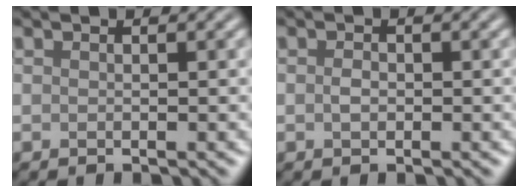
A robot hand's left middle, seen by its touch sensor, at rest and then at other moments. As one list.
[{"total": 1.0, "force": [-0.1, 0.7, 0.7], "torque": [-0.016, 0.000, -0.004]}]